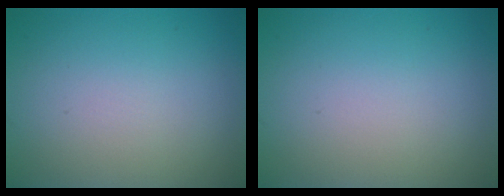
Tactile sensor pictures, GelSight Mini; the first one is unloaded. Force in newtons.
{"total": 0.0}